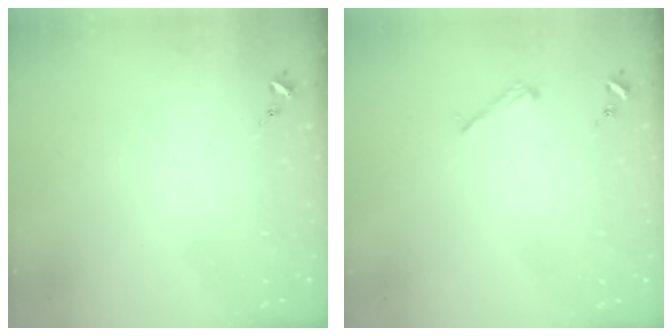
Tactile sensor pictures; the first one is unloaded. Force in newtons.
{"total": 2.2, "press": 2.2, "slide": 0.3}